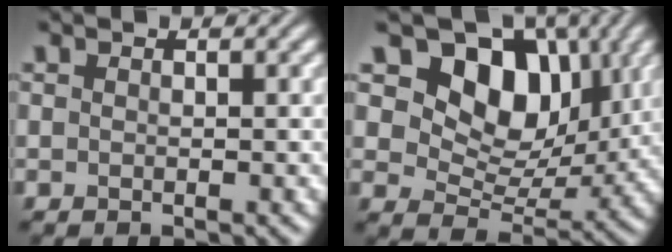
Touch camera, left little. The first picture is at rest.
{"total": 10.2, "force": [4.2, 7.0, 6.2], "torque": [-0.098, -0.002, 0.059]}